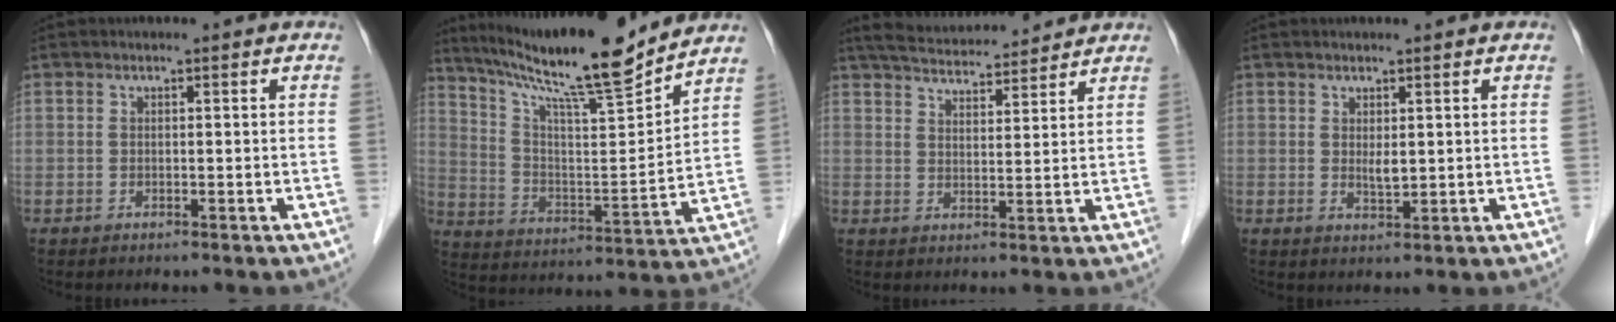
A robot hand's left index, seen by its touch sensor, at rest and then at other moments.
{"total": 18.7, "force": [16.1, -0.2, 9.5], "torque": [-0.165, -0.009, 0.266]}
{"total": 11.8, "force": [11.0, 1.6, 3.8], "torque": [-0.069, 0.025, 0.170]}
{"total": 1.9, "force": [0.5, 0.5, 1.7], "torque": [-0.033, -0.004, 0.014]}